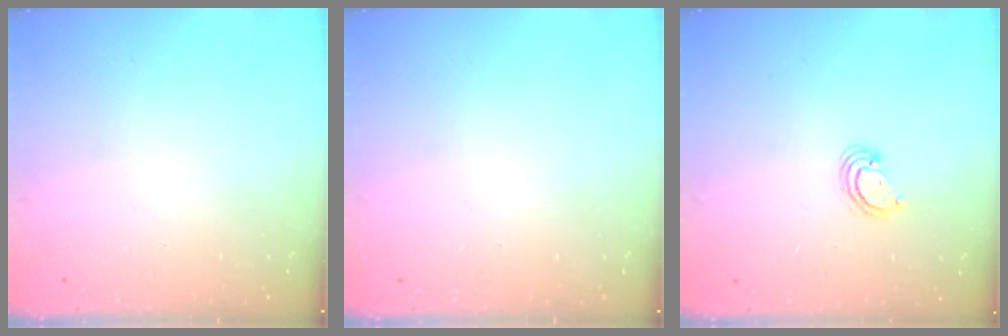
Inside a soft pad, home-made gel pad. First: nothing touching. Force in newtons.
{"total": 0.0}
{"total": 2.7, "press": 2.7, "slide": 0.2}